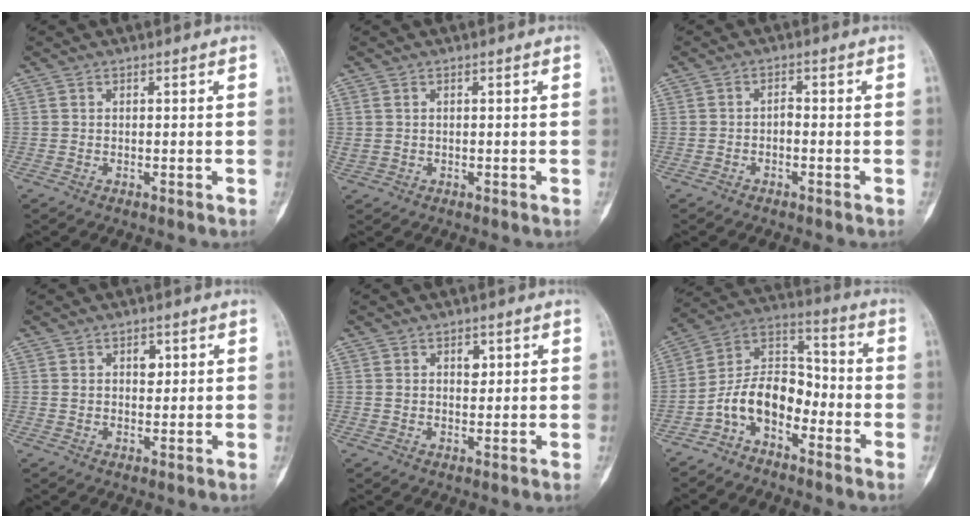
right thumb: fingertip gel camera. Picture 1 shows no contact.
{"total": 1.5, "force": [0.5, 1.1, 0.9], "torque": [-0.034, 0.003, 0.016]}
{"total": 1.5, "force": [-0.7, 0.9, 1.0], "torque": [-0.012, 0.011, -0.016]}
{"total": 3.0, "force": [1.0, 2.0, 1.9], "torque": [-0.014, -0.003, 0.015]}
{"total": 2.7, "force": [1.0, 1.9, 1.7], "torque": [-0.011, -0.003, 0.015]}
{"total": 11.2, "force": [-5.2, 6.9, 7.1], "torque": [-0.113, 0.077, -0.110]}